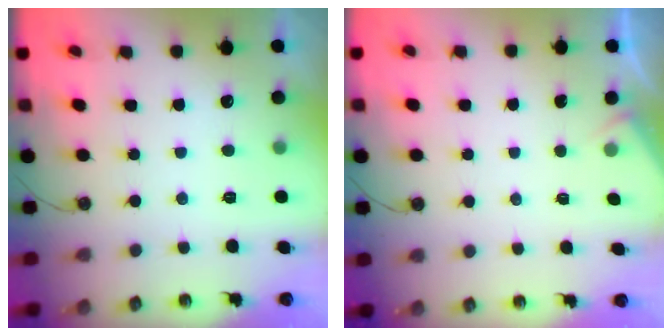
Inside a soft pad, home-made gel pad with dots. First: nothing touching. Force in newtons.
{"total": 2.5, "press": 2.5, "slide": 0.4}